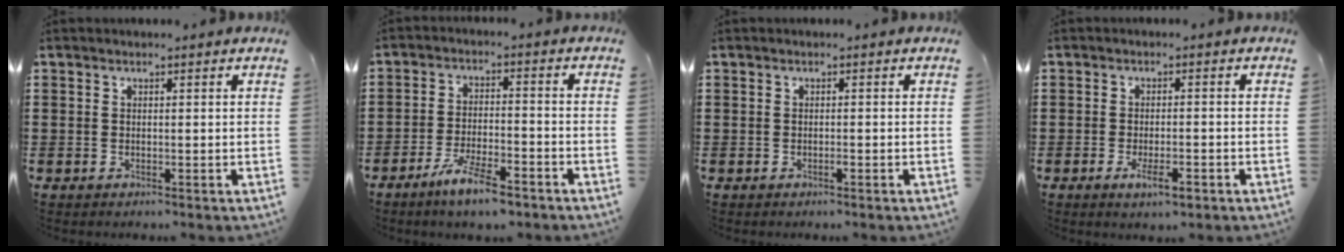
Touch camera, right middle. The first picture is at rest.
{"total": 6.7, "force": [-5.1, 1.2, 4.2], "torque": [-0.092, -0.006, -0.095]}
{"total": 0.6, "force": [-0.4, 0.1, 0.5], "torque": [-0.010, -0.002, -0.007]}
{"total": 3.5, "force": [-1.8, 1.2, 2.8], "torque": [-0.051, -0.001, -0.033]}